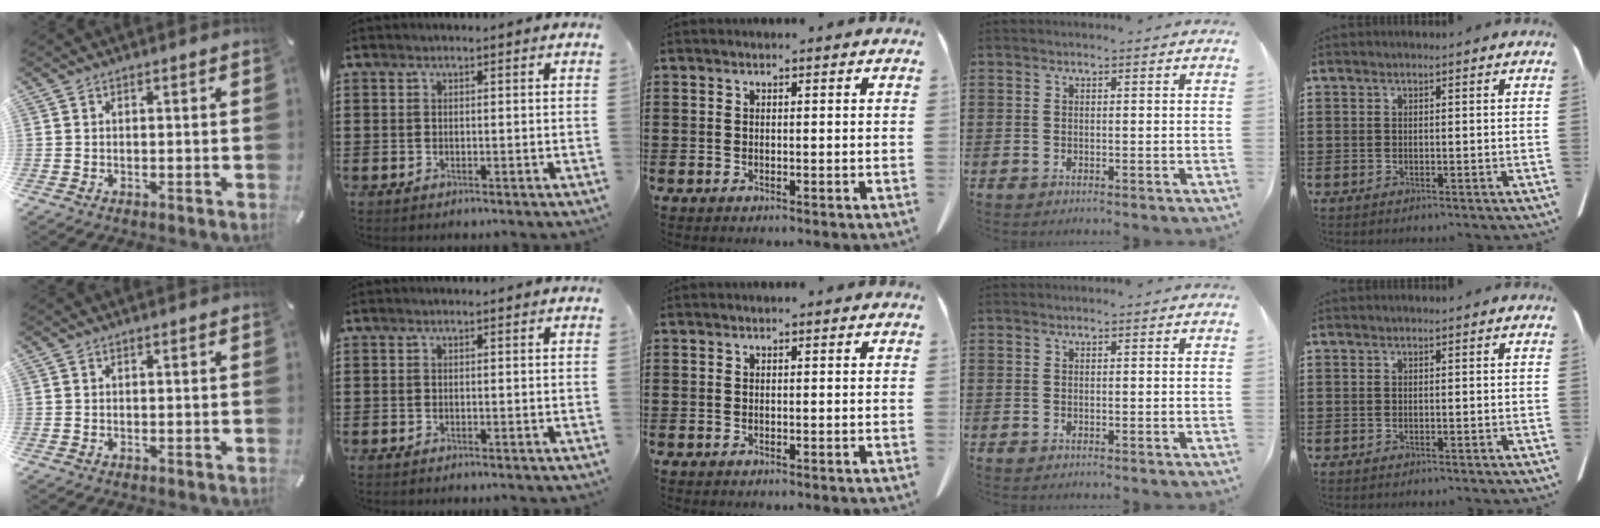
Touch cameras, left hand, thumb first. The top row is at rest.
{}